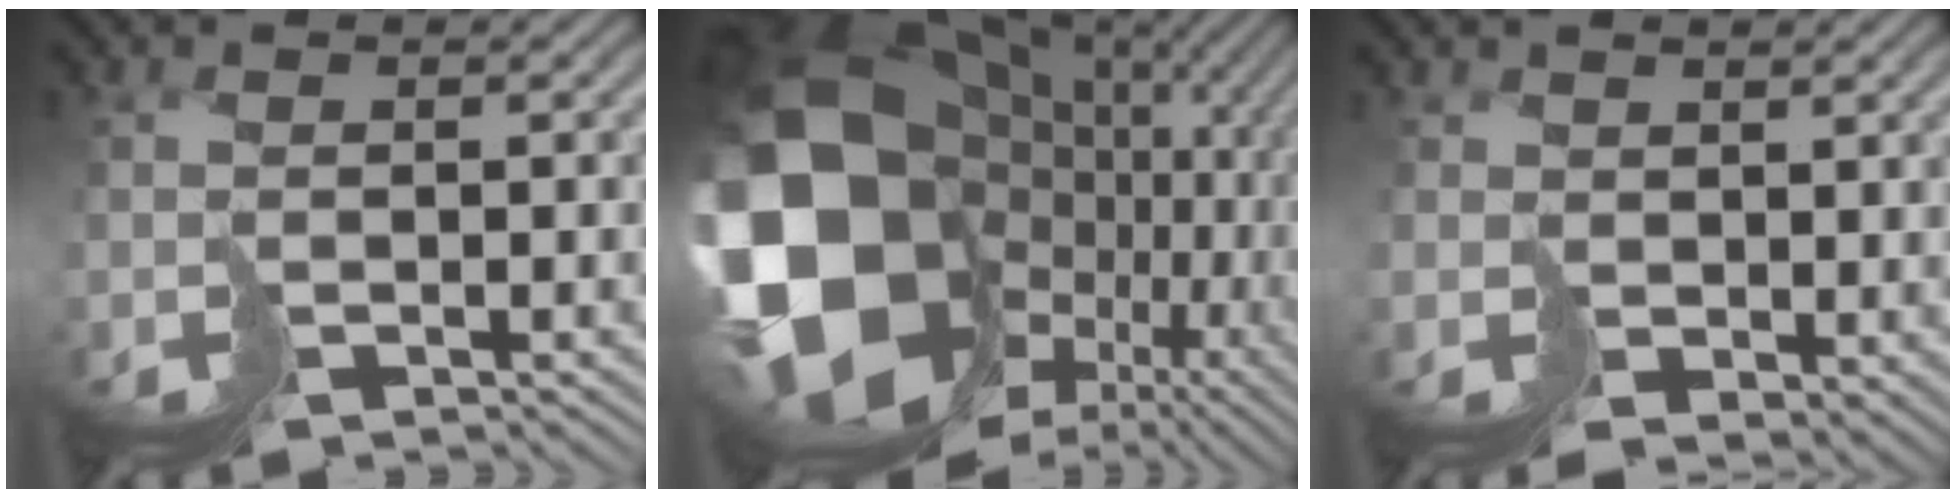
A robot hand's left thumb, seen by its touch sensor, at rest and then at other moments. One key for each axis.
{"total": 22.2, "fx": 2.2, "fy": 18.1, "fz": 12.7, "tx": -0.314, "ty": -0.069, "tz": 0.070}
{"total": 2.2, "fx": 0.2, "fy": 1.7, "fz": 1.4, "tx": -0.033, "ty": -0.008, "tz": 0.012}